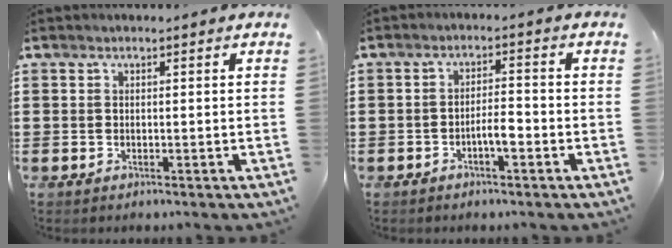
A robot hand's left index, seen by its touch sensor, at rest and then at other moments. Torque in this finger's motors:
{"motor_torque": [0.17, 0.13, 0.07, 0.06]}